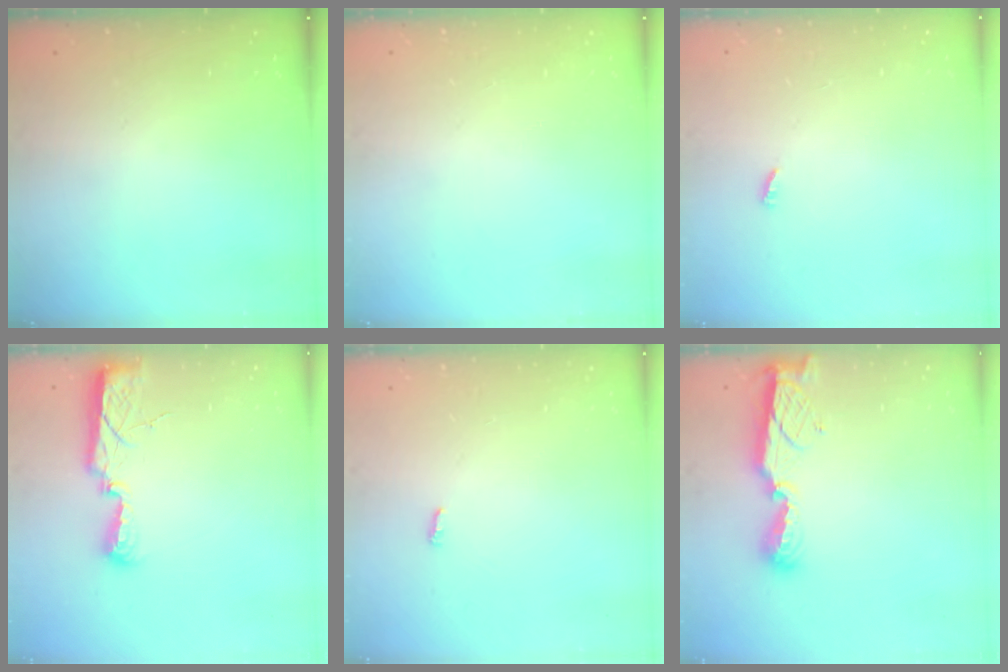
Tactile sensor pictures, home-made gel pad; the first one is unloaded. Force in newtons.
{"total": 0.0}
{"total": 1.9, "press": 1.9, "slide": 0.3}
{"total": 7.8, "press": 7.7, "slide": 1.2}
{"total": 3.4, "press": 3.3, "slide": 0.6}
{"total": 8.9, "press": 8.9, "slide": 0.1}